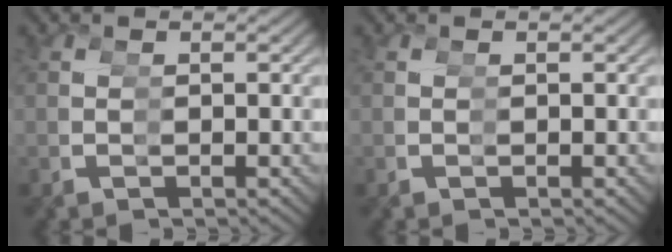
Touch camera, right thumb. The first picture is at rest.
{"total": 0.0}